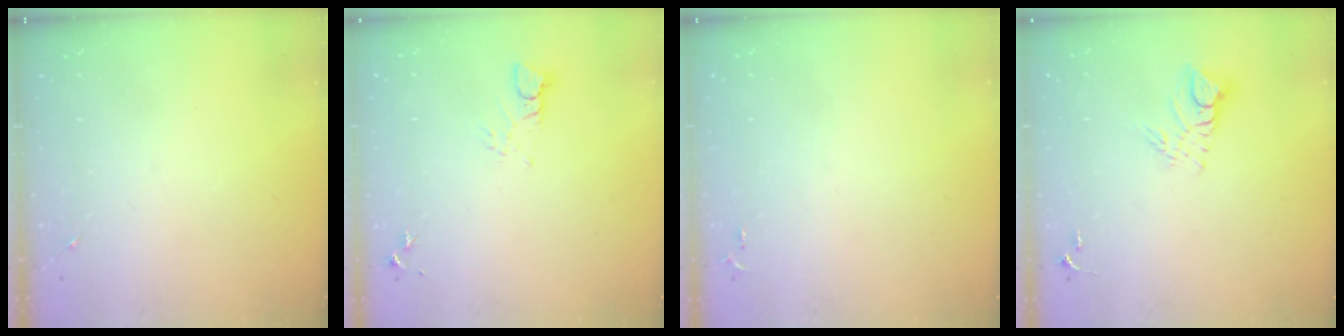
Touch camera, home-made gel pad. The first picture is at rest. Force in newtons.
{"total": 3.2, "press": 3.2, "slide": 0.3}
{"total": 2.6, "press": 2.6, "slide": 0.3}
{"total": 8.6, "press": 8.6, "slide": 0.8}